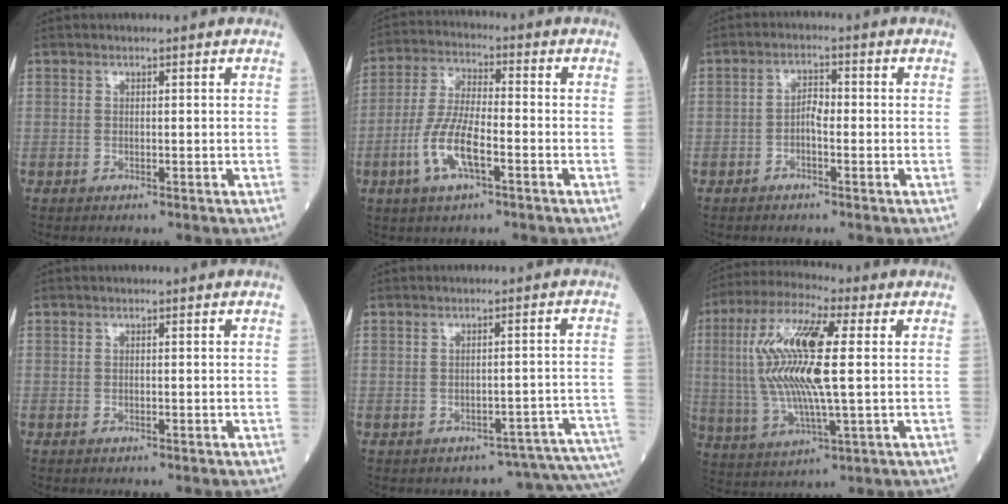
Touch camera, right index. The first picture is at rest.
{"total": 8.8, "force": [-3.3, 2.4, 7.8], "torque": [-0.166, -0.001, -0.065]}
{"total": 2.5, "force": [-0.8, 1.0, 2.1], "torque": [-0.034, 0.006, -0.016]}
{"total": 0.0}
{"total": 7.9, "force": [-7.4, 1.7, 2.2], "torque": [-0.004, 0.041, -0.074]}
{"total": 16.4, "force": [2.1, 2.9, 16.0], "torque": [-0.340, 0.010, 0.036]}